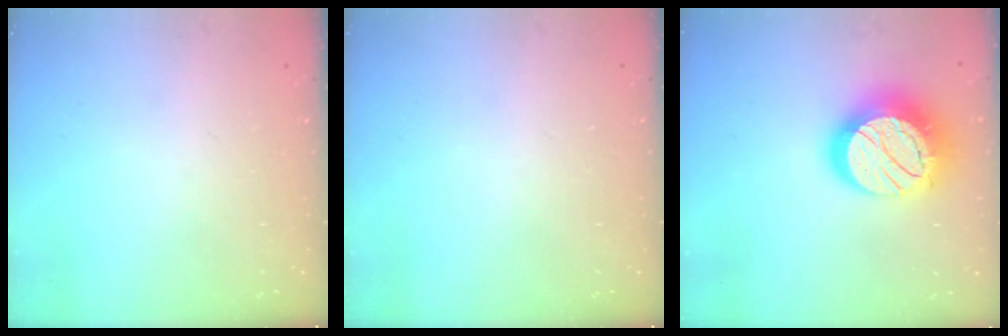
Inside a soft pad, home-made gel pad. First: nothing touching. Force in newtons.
{"total": 0.0}
{"total": 21.0, "press": 20.9, "slide": 1.0}